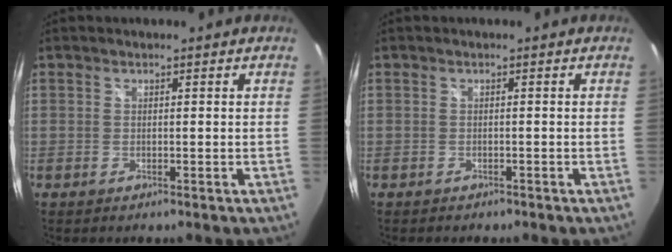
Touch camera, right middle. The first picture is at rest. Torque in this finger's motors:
{"motor_torque": [-0.33, -0.40, -0.10, -0.02]}